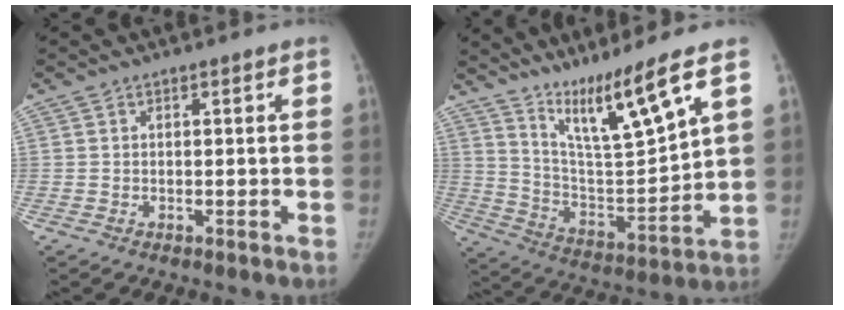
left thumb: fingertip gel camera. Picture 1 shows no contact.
{"total": 13.7, "force": [9.4, 0.2, 10.0], "torque": [-0.166, -0.071, 0.185]}